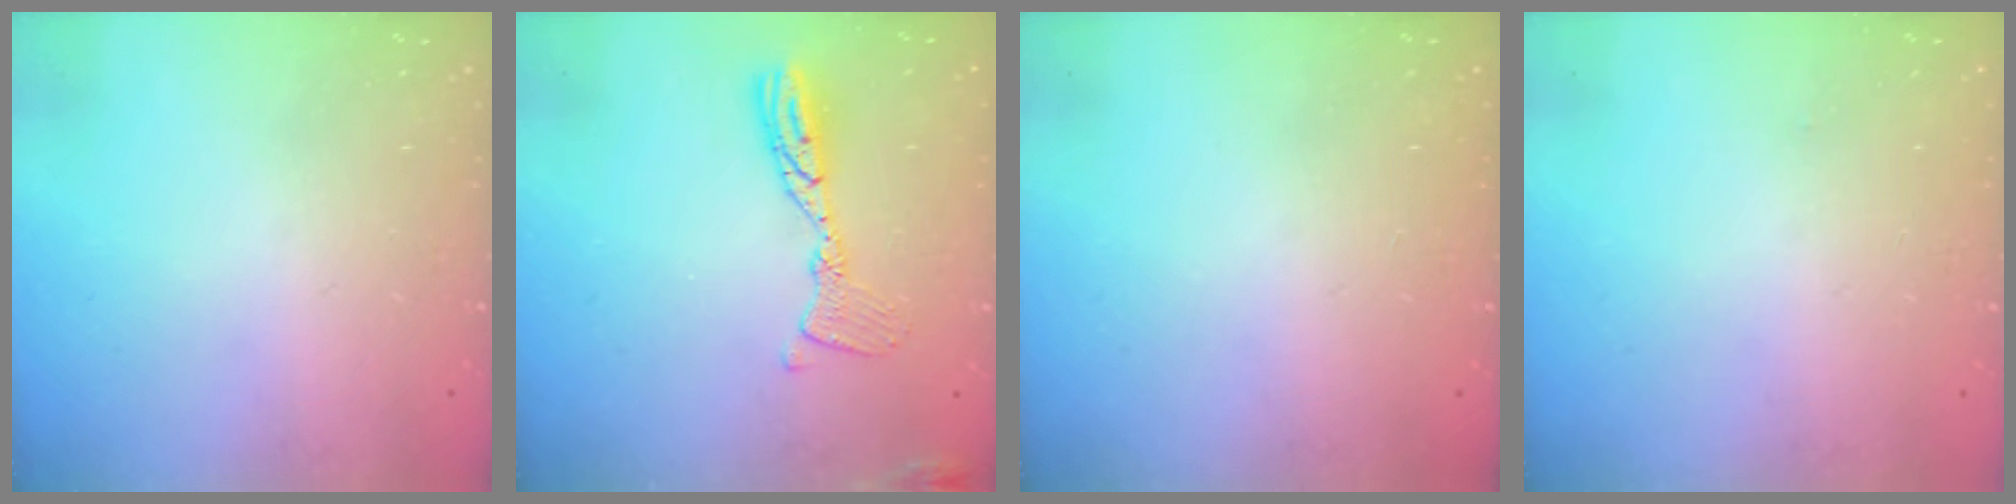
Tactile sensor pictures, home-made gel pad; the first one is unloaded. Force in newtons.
{"total": 10.8, "press": 10.8, "slide": 1.0}
{"total": 0.0}
{"total": 9.0, "press": 1.4, "slide": 8.9}